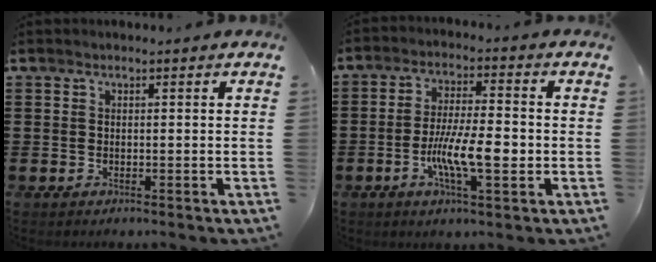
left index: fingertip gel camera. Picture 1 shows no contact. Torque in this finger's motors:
{"motor_torque": [1.55, 0.59, 0.45, 0.12]}